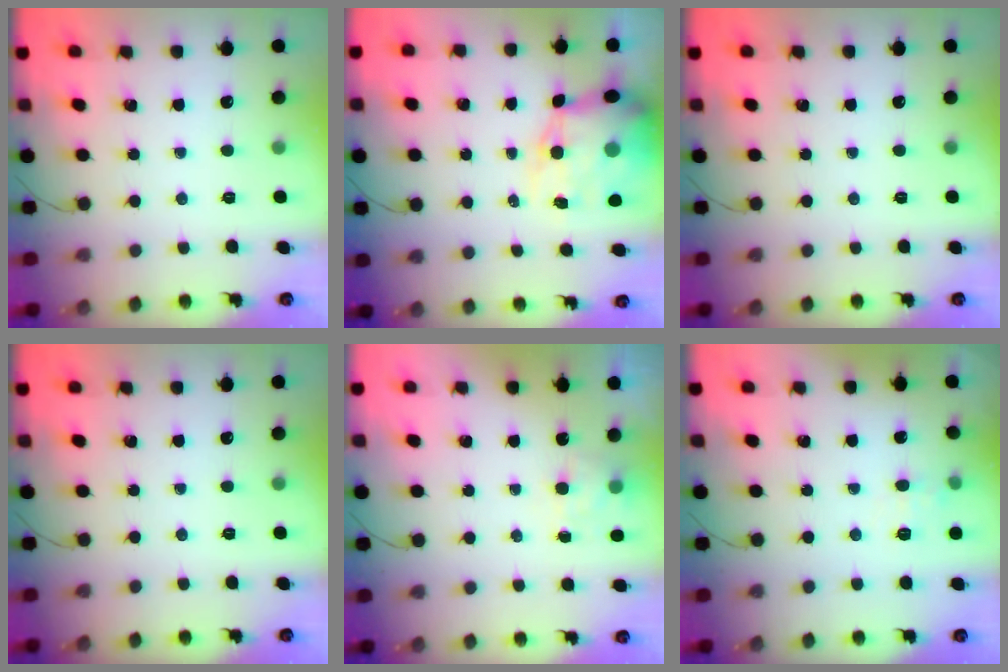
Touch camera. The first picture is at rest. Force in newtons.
{"total": 15.2, "press": 14.8, "slide": 3.4}
{"total": 0.0}
{"total": 0.0}
{"total": 5.2, "press": 5.0, "slide": 1.4}
{"total": 5.5, "press": 5.2, "slide": 1.9}